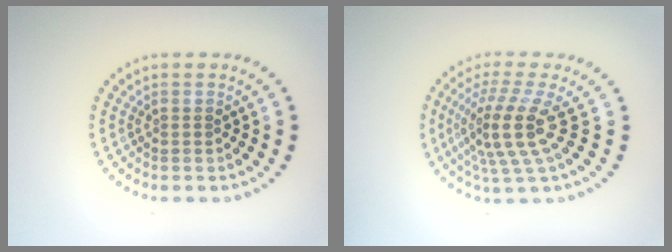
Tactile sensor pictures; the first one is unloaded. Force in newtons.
{"total": 4.7, "press": 3.4, "slide": 3.3}